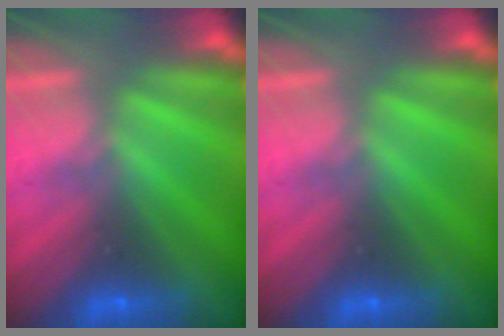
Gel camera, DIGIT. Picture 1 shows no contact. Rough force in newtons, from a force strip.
{"total": 0.0}